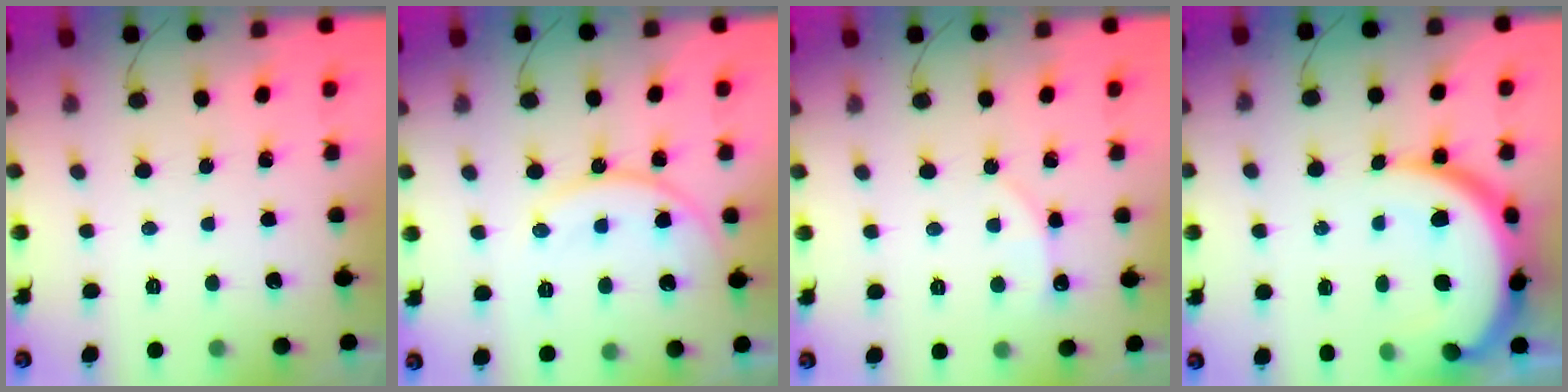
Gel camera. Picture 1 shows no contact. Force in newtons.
{"total": 12.3, "press": 12.3, "slide": 0.5}
{"total": 2.7, "press": 2.7, "slide": 0.4}
{"total": 13.0, "press": 12.9, "slide": 1.5}